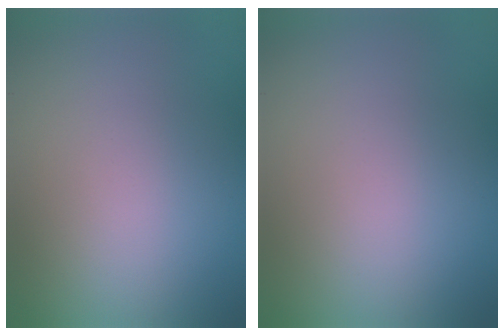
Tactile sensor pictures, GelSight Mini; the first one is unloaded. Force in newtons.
{"total": 0.0}